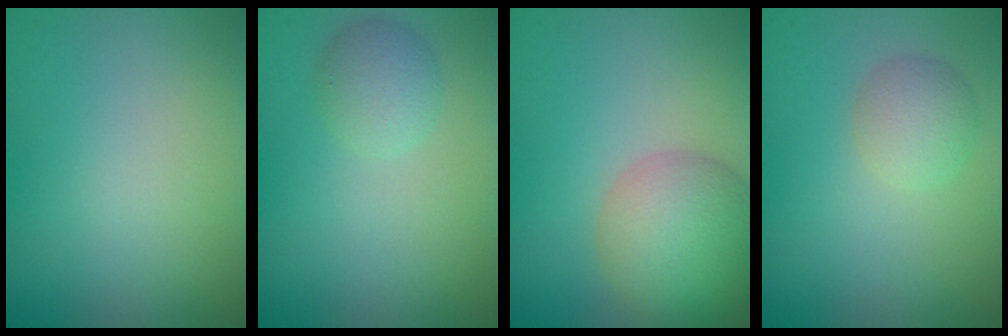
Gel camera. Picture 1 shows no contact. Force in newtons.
{"total": 2.4, "press": 2.4, "slide": 0.2}
{"total": 6.7, "press": 6.7, "slide": 0.5}
{"total": 2.4, "press": 2.4, "slide": 0.1}